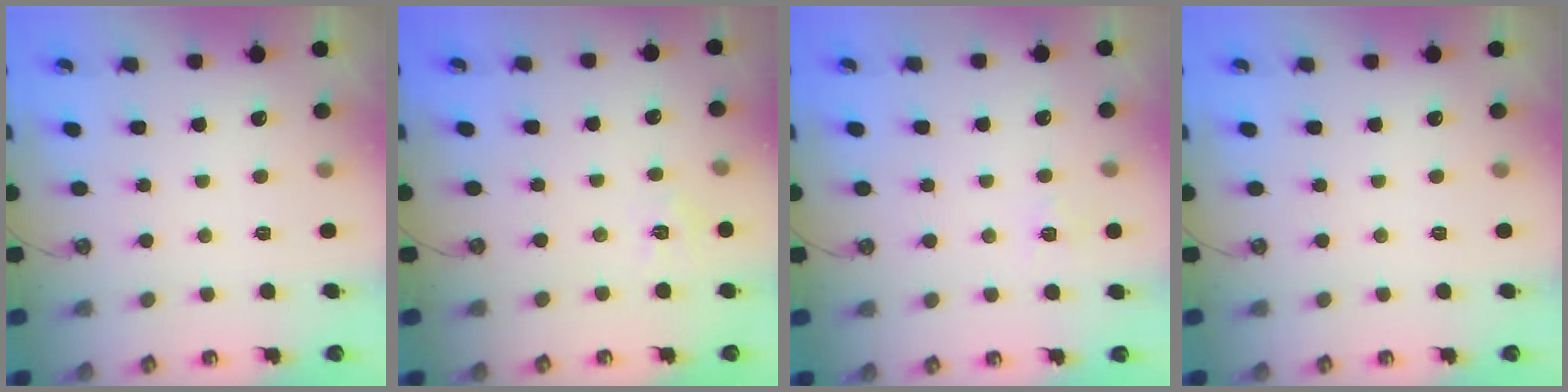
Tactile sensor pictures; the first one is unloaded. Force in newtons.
{"total": 4.6, "press": 4.6, "slide": 0.6}
{"total": 5.0, "press": 5.0, "slide": 0.5}
{"total": 0.0}